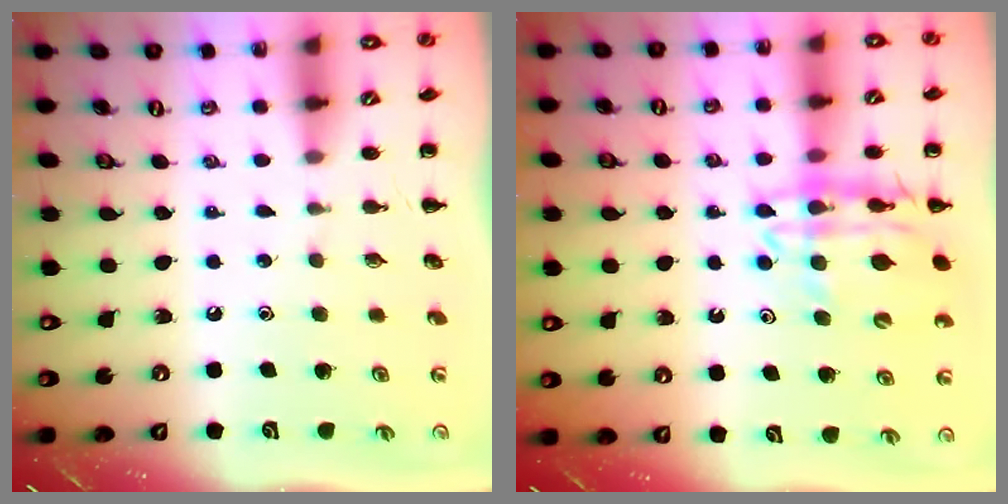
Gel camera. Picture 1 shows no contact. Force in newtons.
{"total": 14.4, "press": 14.0, "slide": 3.4}